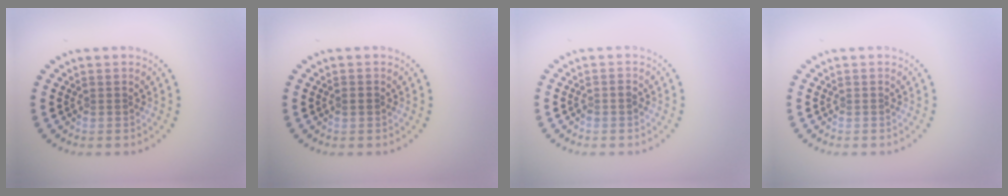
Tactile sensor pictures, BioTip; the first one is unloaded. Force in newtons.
{"total": 0.8, "press": 0.8, "slide": 0.1}
{"total": 0.8, "press": 0.7, "slide": 0.3}
{"total": 0.0}